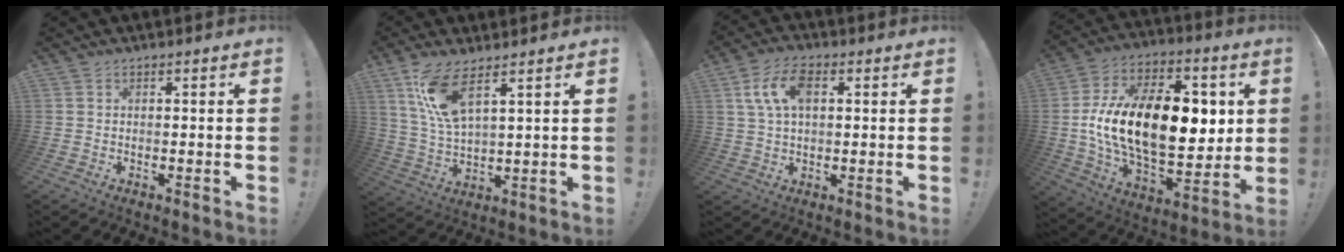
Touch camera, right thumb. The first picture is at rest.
{"total": 10.6, "force": [6.4, 2.9, 7.9], "torque": [-0.168, -0.028, 0.119]}
{"total": 10.0, "force": [2.8, 5.7, 7.7], "torque": [-0.142, 0.006, 0.052]}
{"total": 26.0, "force": [1.9, 14.6, 21.4], "torque": [-0.373, -0.012, 0.038]}